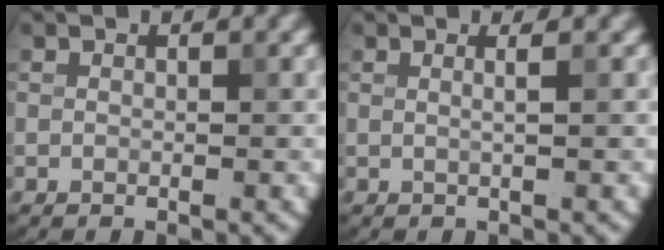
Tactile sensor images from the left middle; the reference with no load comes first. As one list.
[{"total": 1.7, "force": [0.4, 0.7, 1.5], "torque": [-0.016, 0.003, -0.009]}]